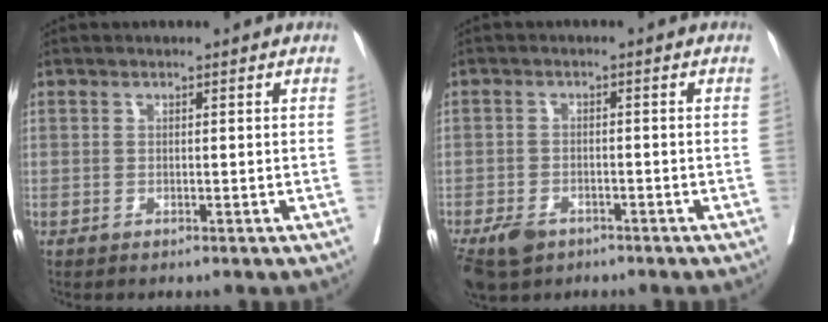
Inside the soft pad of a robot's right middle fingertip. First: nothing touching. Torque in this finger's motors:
{"motor_torque": [0.55, -0.59, 0.04, 0.04]}